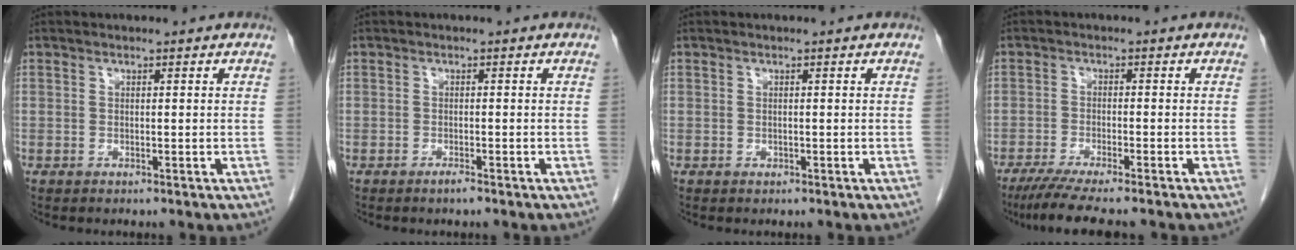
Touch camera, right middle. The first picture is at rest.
{"total": 1.0, "force": [-0.8, 0.0, 0.6], "torque": [-0.015, -0.002, -0.014]}
{"total": 0.0}
{"total": 8.7, "force": [-7.1, 0.3, 5.0], "torque": [-0.076, -0.023, -0.114]}